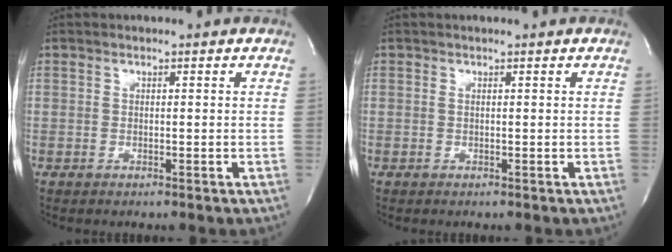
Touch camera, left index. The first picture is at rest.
{"total": 0.0}